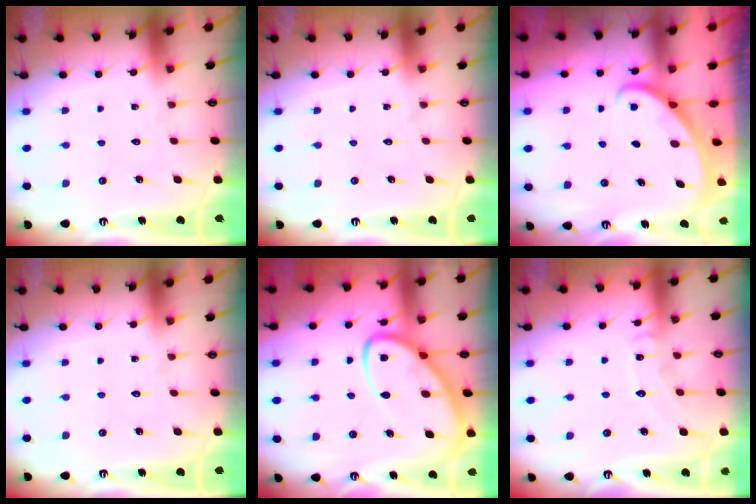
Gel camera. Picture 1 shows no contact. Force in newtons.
{"total": 0.0}
{"total": 2.6, "press": 2.6, "slide": 0.1}
{"total": 0.0}
{"total": 10.5, "press": 10.4, "slide": 1.0}
{"total": 7.5, "press": 7.5, "slide": 0.6}